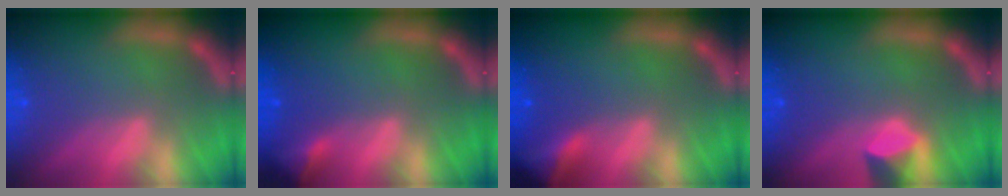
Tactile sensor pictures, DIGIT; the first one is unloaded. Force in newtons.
{"total": 2.4}
{"total": 4.4}
{"total": 2.4}